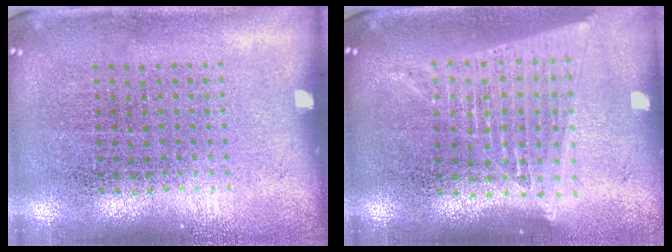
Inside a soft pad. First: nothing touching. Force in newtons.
{"total": 1.7, "press": 1.6, "slide": 0.7}